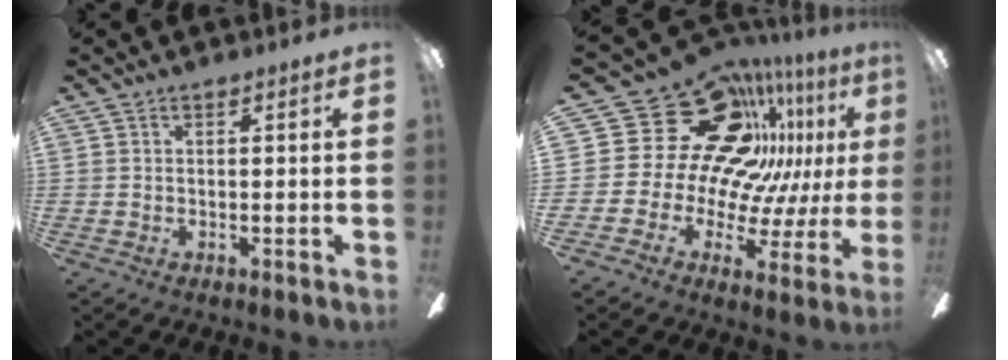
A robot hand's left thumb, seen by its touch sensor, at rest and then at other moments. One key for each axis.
{"total": 27.8, "fx": 12.3, "fy": 19.3, "fz": 15.9, "tx": -0.263, "ty": -0.103, "tz": 0.271}